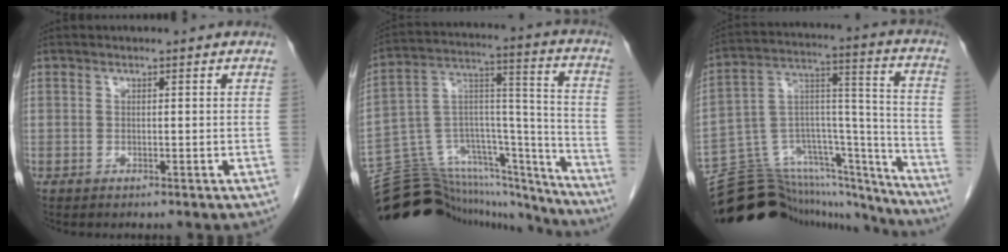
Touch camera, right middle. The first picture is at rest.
{"total": 26.8, "force": [-24.6, 7.3, 7.9], "torque": [-0.135, 0.052, -0.371]}
{"total": 24.3, "force": [-22.3, 6.8, 6.8], "torque": [-0.104, 0.063, -0.337]}